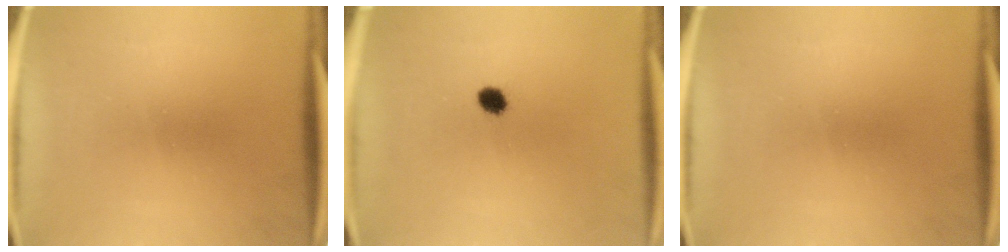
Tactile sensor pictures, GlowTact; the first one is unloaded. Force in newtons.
{"total": 2.8}
{"total": 0.0}